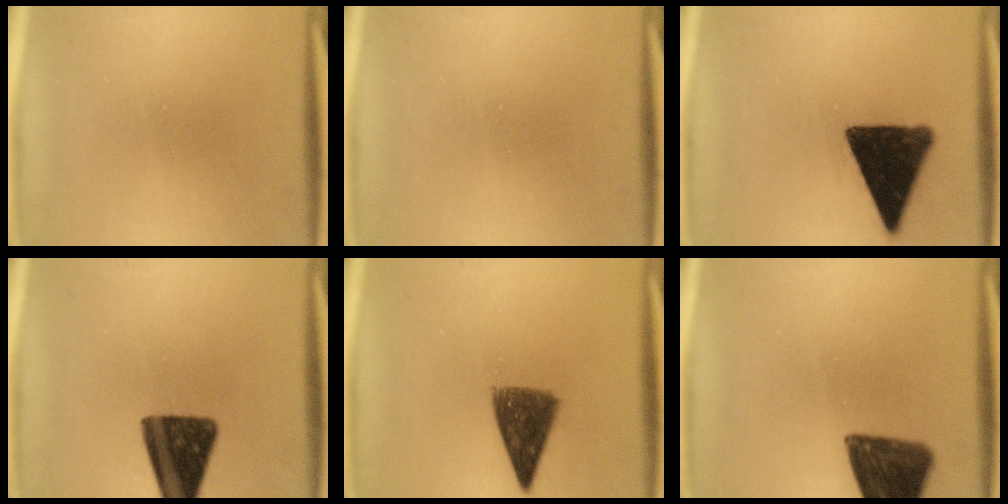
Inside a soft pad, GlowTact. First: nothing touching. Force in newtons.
{"total": 0.0}
{"total": 15.2}
{"total": 13.5}
{"total": 8.4}
{"total": 12.7}